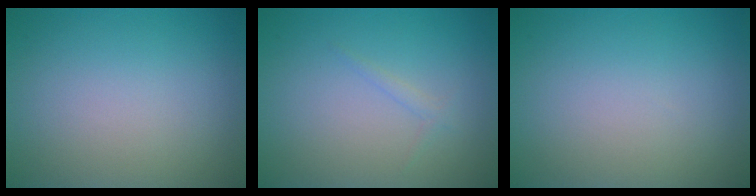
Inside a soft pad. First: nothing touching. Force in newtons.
{"total": 0.8, "press": 0.8, "slide": 0.1}
{"total": 0.0}